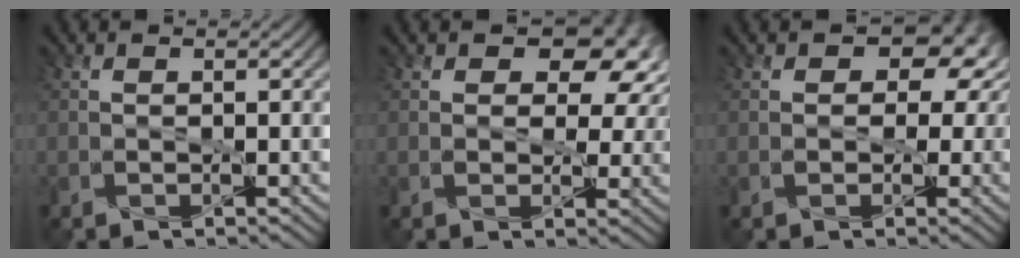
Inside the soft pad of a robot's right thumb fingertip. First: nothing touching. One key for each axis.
{"total": 9.2, "fx": 3.2, "fy": 5.8, "fz": 6.3, "tx": -0.080, "ty": 0.004, "tz": 0.048}
{"total": 6.5, "fx": 1.5, "fy": 4.9, "fz": 4.0, "tx": -0.041, "ty": 0.008, "tz": 0.012}